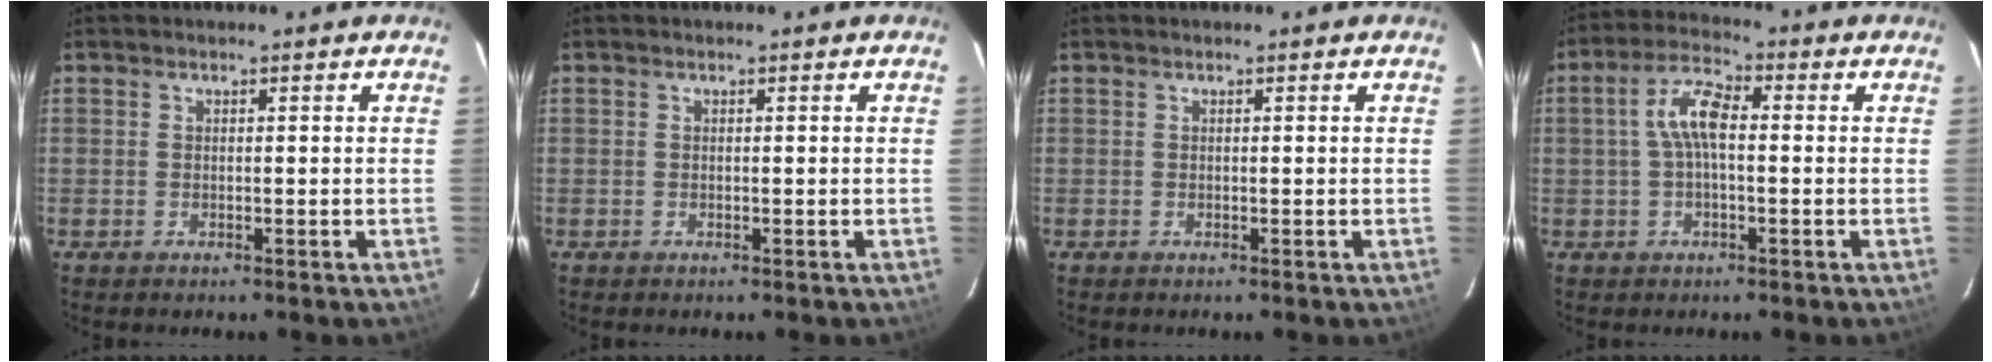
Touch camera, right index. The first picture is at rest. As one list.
[{"total": 0.0}, {"total": 0.0}, {"total": 6.6, "force": [0.1, 2.6, 6.0], "torque": [-0.125, 0.021, 0.000]}]